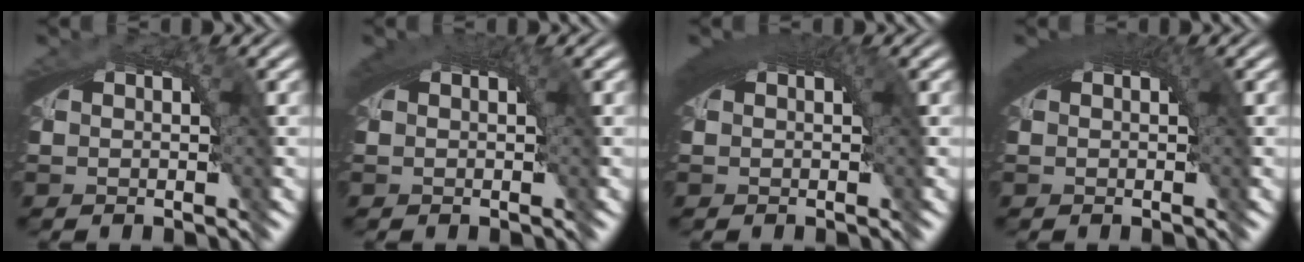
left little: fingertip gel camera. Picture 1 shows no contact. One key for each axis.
{"total": 1.5, "fx": 0.7, "fy": 0.2, "fz": 1.3, "tx": -0.018, "ty": 0.005, "tz": 0.011}
{"total": 2.9, "fx": 1.0, "fy": 0.8, "fz": 2.5, "tx": -0.030, "ty": 0.010, "tz": 0.015}
{"total": 3.1, "fx": 1.1, "fy": 0.9, "fz": 2.7, "tx": -0.032, "ty": 0.012, "tz": 0.015}